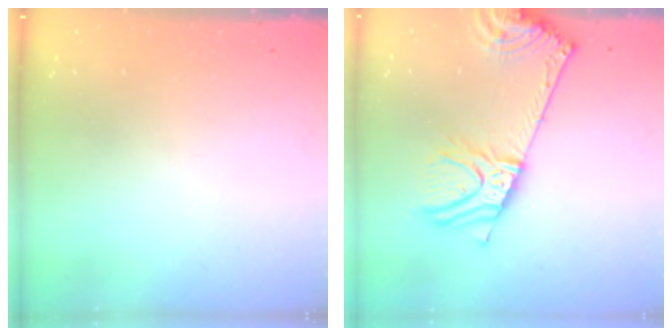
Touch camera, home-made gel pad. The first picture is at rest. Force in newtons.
{"total": 15.4, "press": 14.9, "slide": 3.7}